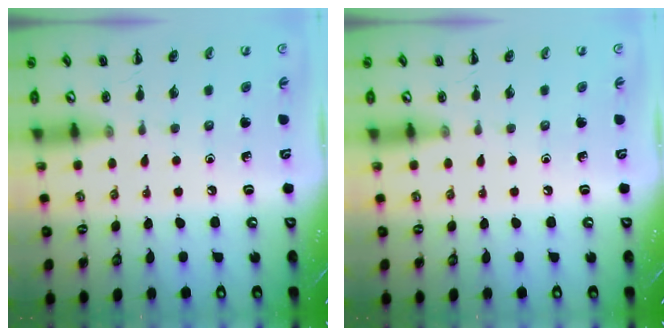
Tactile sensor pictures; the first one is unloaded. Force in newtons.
{"total": 0.0}